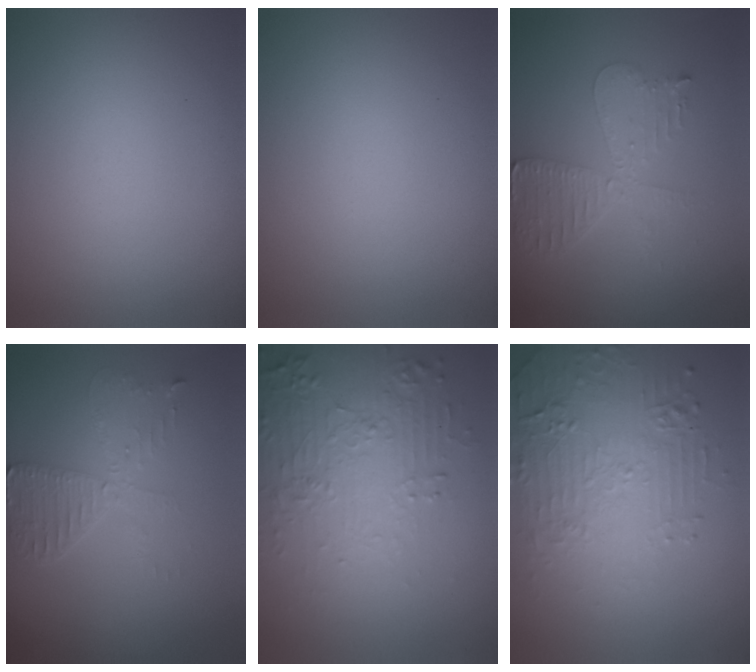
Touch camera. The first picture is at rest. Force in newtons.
{"total": 0.0}
{"total": 4.4, "press": 3.8, "slide": 2.1}
{"total": 3.3, "press": 2.8, "slide": 1.7}
{"total": 5.9, "press": 3.9, "slide": 4.5}
{"total": 5.0, "press": 3.8, "slide": 3.2}